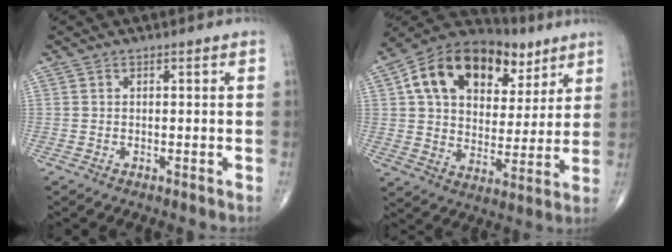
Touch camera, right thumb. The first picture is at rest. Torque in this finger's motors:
{"motor_torque": [-0.16, 3.40, 0.75, 0.11, 0.16]}